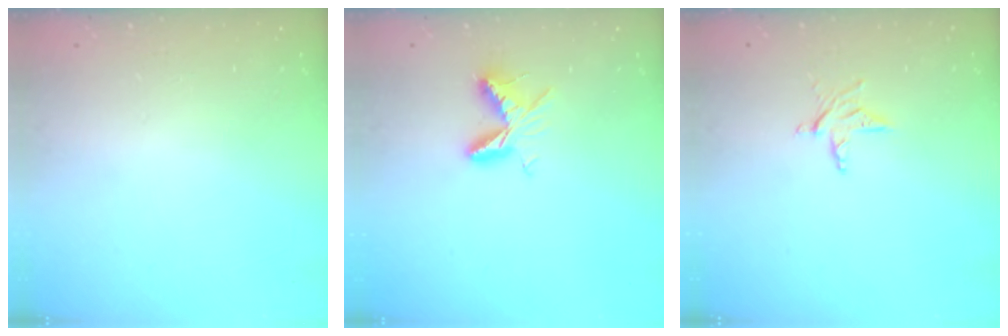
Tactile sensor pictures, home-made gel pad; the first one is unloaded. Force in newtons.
{"total": 6.6, "press": 6.6, "slide": 0.7}
{"total": 4.0, "press": 4.0, "slide": 0.3}